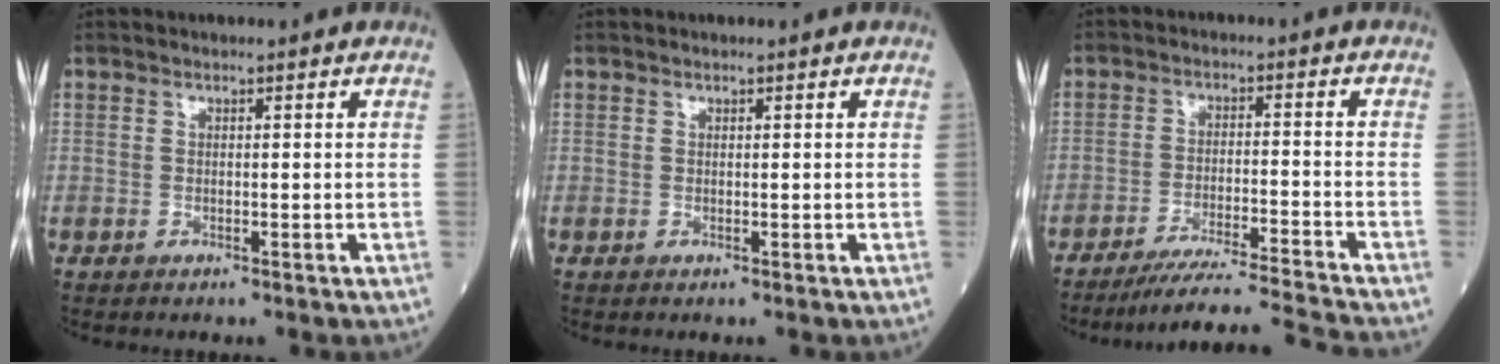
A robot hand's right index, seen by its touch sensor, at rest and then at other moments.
{"total": 0.0}
{"total": 11.7, "force": [-10.8, -2.3, 3.7], "torque": [-0.048, -0.015, -0.180]}